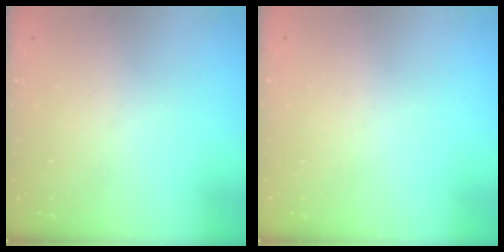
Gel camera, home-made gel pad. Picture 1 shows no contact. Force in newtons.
{"total": 0.0}